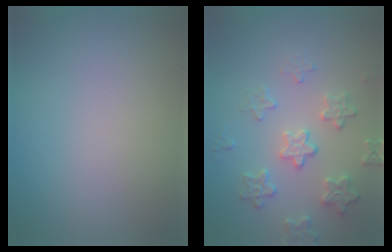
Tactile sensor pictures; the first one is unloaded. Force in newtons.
{"total": 3.1, "press": 3.1, "slide": 0.4}